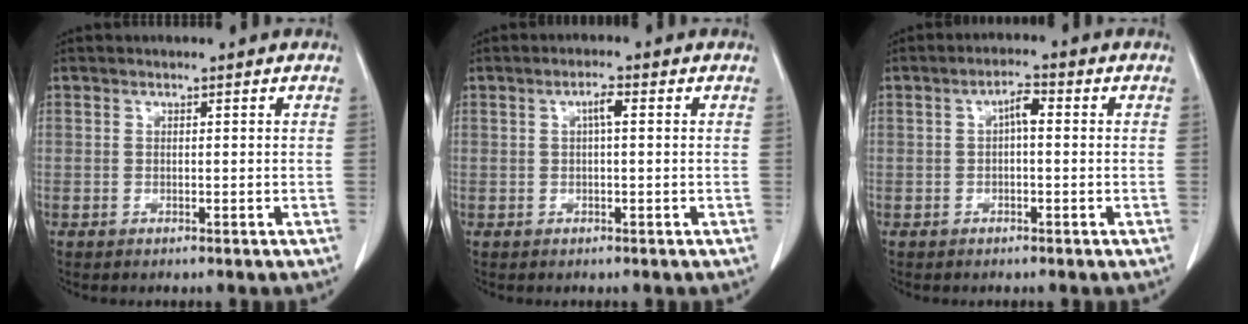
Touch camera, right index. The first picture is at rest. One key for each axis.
{"total": 2.0, "fx": 0.4, "fy": 0.3, "fz": 2.0, "tx": -0.036, "ty": 0.005, "tz": 0.006}
{"total": 2.8, "fx": 0.2, "fy": 0.9, "fz": 2.6, "tx": -0.044, "ty": 0.010, "tz": 0.001}